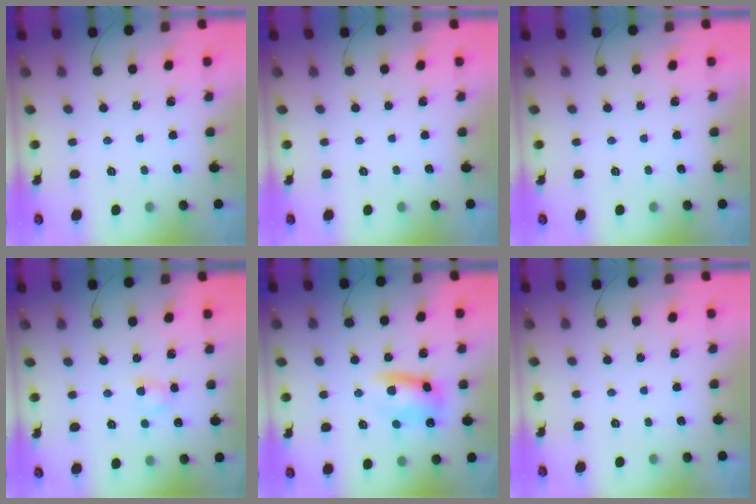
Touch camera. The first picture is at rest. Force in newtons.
{"total": 0.0}
{"total": 0.0}
{"total": 3.5, "press": 3.4, "slide": 1.1}
{"total": 10.8, "press": 10.6, "slide": 2.0}
{"total": 0.0}